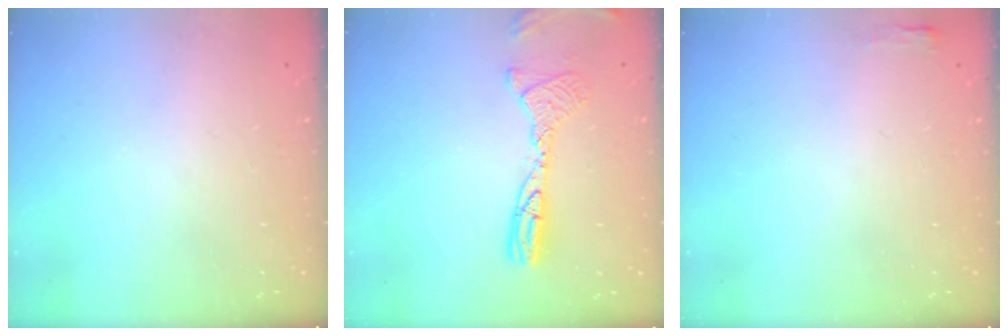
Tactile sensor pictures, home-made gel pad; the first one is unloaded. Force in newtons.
{"total": 11.9, "press": 11.6, "slide": 2.5}
{"total": 2.7, "press": 2.6, "slide": 0.8}